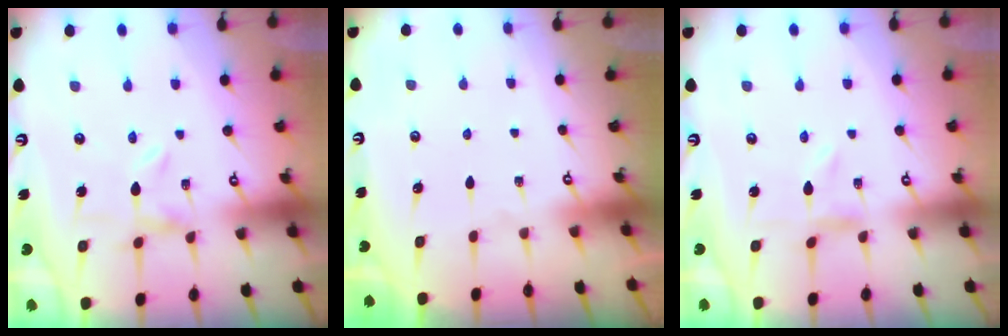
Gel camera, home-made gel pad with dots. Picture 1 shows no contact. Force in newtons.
{"total": 0.0}
{"total": 0.0}